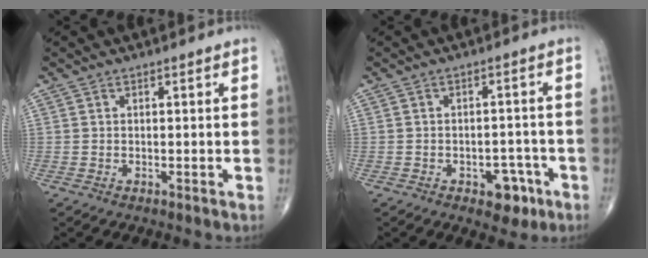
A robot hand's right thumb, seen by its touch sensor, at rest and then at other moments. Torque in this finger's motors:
{"motor_torque": [3.14, 1.87, 0.20, -0.40, 0.03]}